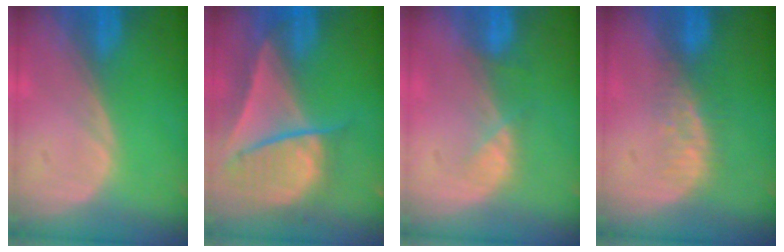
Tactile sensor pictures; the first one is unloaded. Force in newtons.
{"total": 9.4, "press": 8.1, "slide": 4.7}
{"total": 2.6, "press": 2.5, "slide": 0.8}
{"total": 3.9, "press": 3.5, "slide": 1.8}